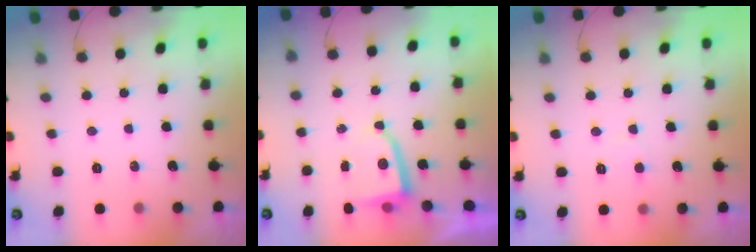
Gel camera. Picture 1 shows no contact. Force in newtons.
{"total": 3.5, "press": 3.5, "slide": 0.4}
{"total": 2.3, "press": 2.3, "slide": 0.3}